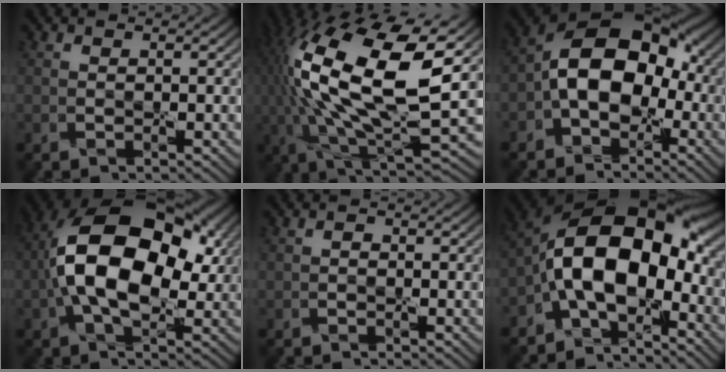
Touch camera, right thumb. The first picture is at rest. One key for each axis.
{"total": 19.3, "fx": 2.7, "fy": 8.0, "fz": 17.3, "tx": -0.362, "ty": 0.007, "tz": 0.044}
{"total": 12.6, "fx": -2.1, "fy": 8.2, "fz": 9.3, "tx": -0.164, "ty": 0.012, "tz": -0.058}
{"total": 16.0, "fx": 0.8, "fy": 9.3, "fz": 13.0, "tx": -0.243, "ty": 0.022, "tz": 0.000}
{"total": 0.6, "fx": -0.3, "fy": 0.4, "fz": 0.3, "tx": -0.003, "ty": 0.000, "tz": -0.007}
{"total": 16.0, "fx": -2.9, "fy": 9.1, "fz": 12.8, "tx": -0.209, "ty": 0.007, "tz": -0.064}